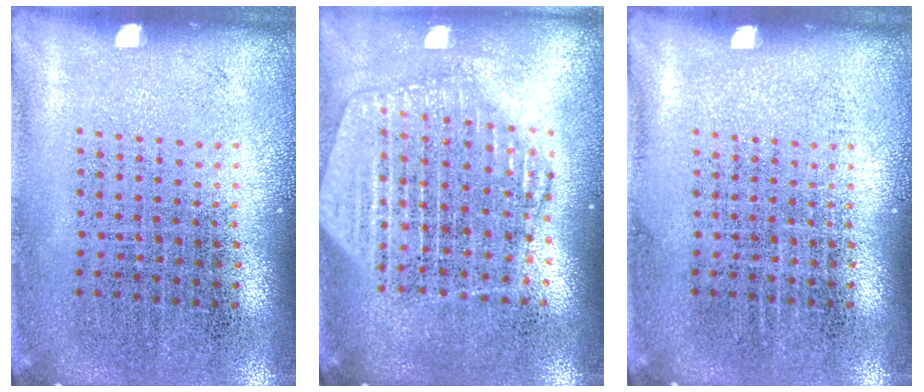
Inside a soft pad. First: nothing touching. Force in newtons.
{"total": 2.1, "press": 1.9, "slide": 0.9}
{"total": 0.0}